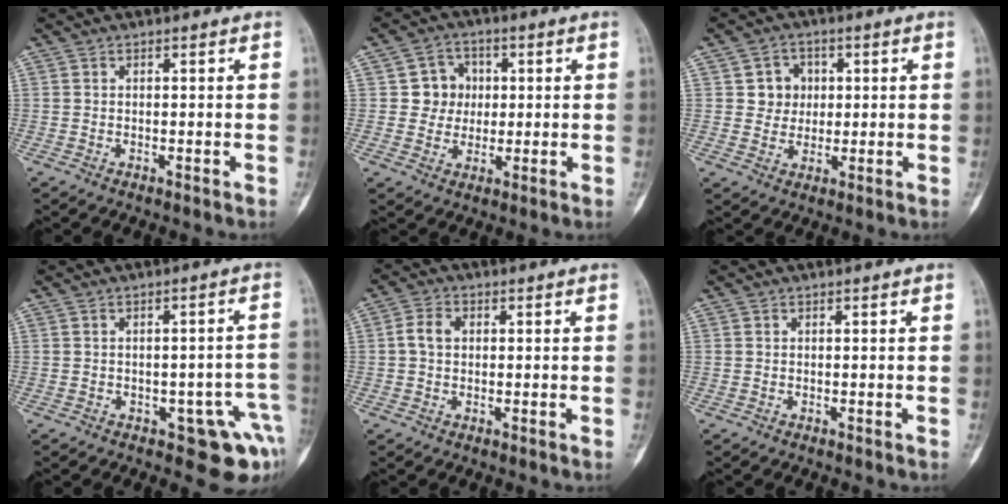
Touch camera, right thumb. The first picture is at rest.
{"total": 6.4, "force": [0.8, 6.1, 1.8], "torque": [0.013, 0.009, 0.008]}
{"total": 5.6, "force": [1.1, 5.2, 1.8], "torque": [0.007, 0.004, 0.014]}
{"total": 8.9, "force": [-3.9, 4.2, 6.7], "torque": [-0.041, 0.025, -0.041]}
{"total": 3.6, "force": [0.4, 2.7, 2.4], "torque": [-0.048, 0.011, 0.003]}
{"total": 0.0}